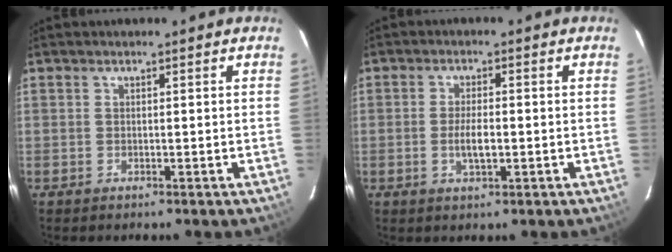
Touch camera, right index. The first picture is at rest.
{"total": 3.7, "force": [-0.8, 1.2, 3.4], "torque": [-0.067, -0.002, -0.012]}